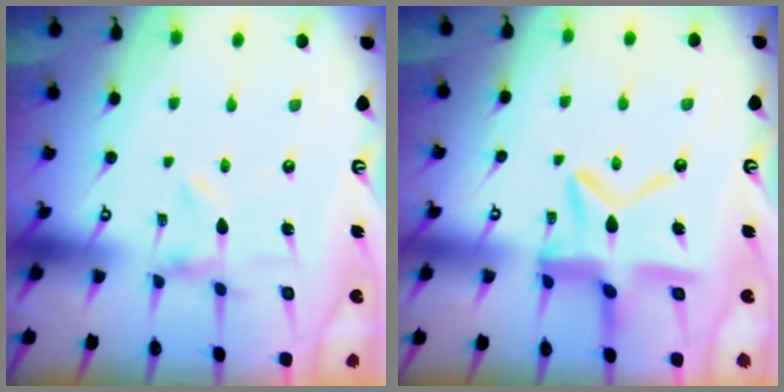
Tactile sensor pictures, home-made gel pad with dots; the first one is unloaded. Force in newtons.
{"total": 13.2, "press": 13.2, "slide": 1.3}